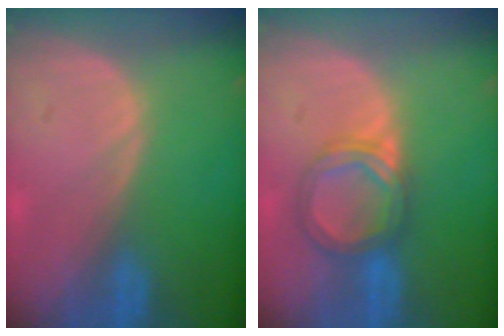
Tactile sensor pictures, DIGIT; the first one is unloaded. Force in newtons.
{"total": 5.3, "press": 5.3, "slide": 0.2}